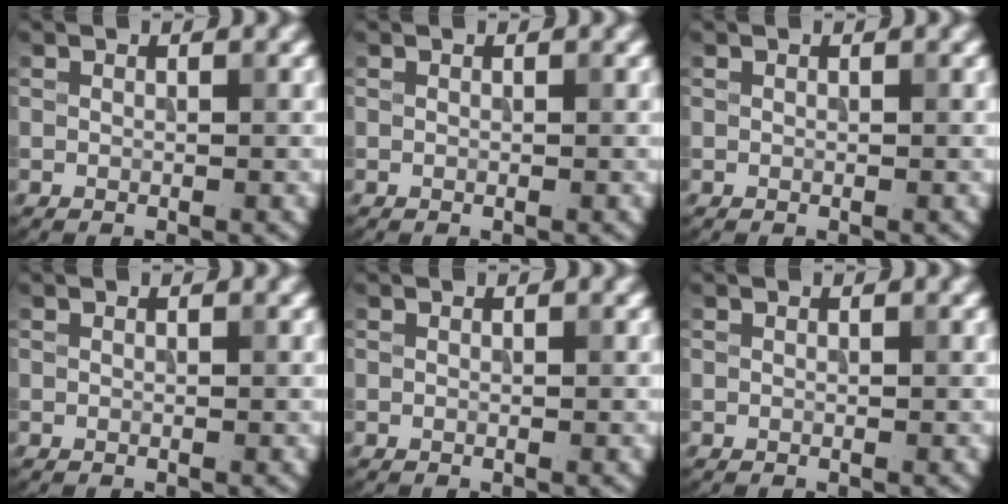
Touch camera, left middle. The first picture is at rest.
{"total": 0.0}
{"total": 0.0}
{"total": 0.0}
{"total": 0.0}
{"total": 0.0}